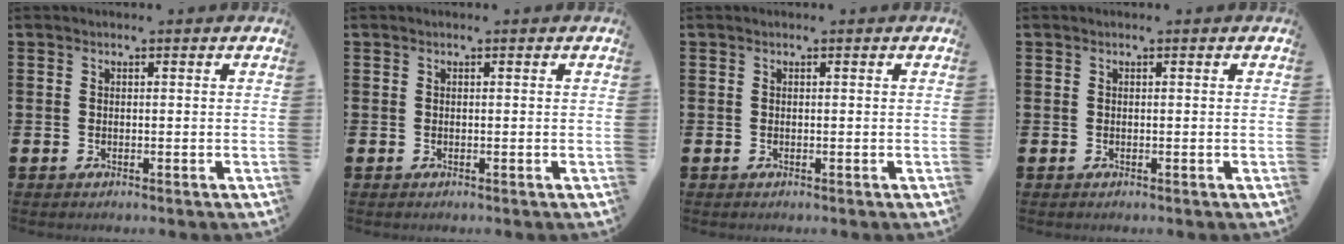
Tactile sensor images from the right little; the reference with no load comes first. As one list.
[{"total": 0.0}, {"total": 0.0}, {"total": 0.0}]